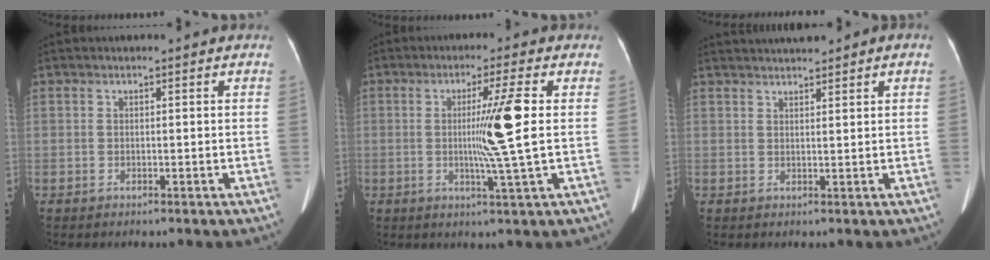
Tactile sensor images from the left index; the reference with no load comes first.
{"total": 7.5, "force": [0.3, -1.6, 7.4], "torque": [-0.133, -0.010, 0.006]}
{"total": 3.7, "force": [3.3, 0.2, 1.6], "torque": [-0.028, 0.028, 0.058]}